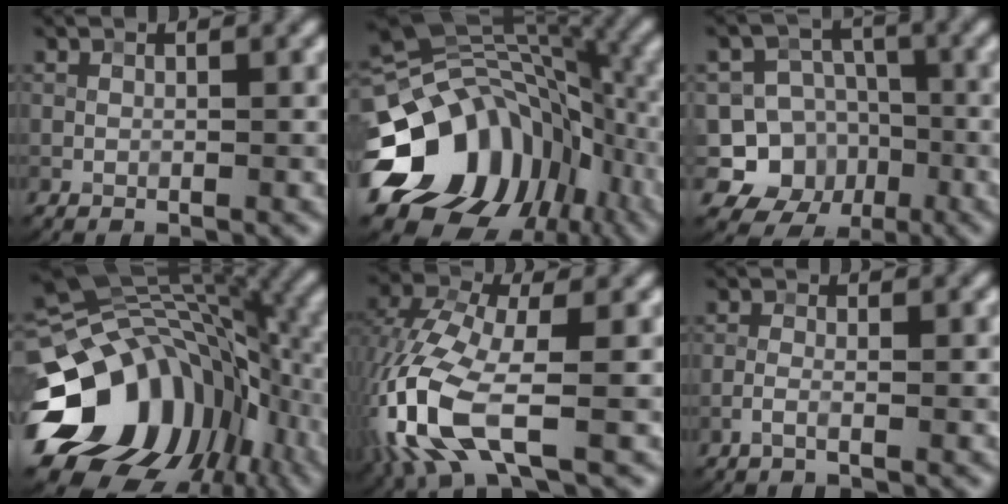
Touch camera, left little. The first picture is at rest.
{"total": 14.6, "force": [-4.8, 11.0, 8.2], "torque": [-0.146, -0.012, -0.087]}
{"total": 9.6, "force": [-2.9, 8.8, 2.5], "torque": [-0.038, 0.009, -0.073]}
{"total": 15.4, "force": [-3.8, 11.6, 9.4], "torque": [-0.161, -0.010, -0.071]}
{"total": 10.8, "force": [-3.6, 4.7, 9.0], "torque": [-0.238, -0.014, -0.078]}
{"total": 1.0, "force": [-0.6, 0.1, 0.8], "torque": [-0.021, 0.004, -0.015]}